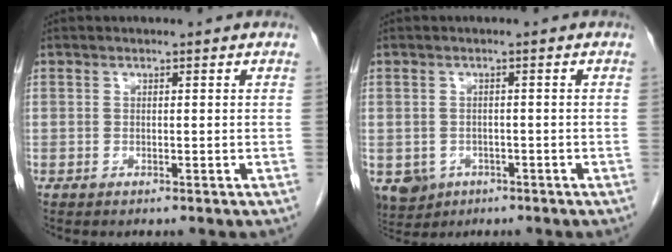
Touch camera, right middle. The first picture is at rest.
{"total": 6.6, "force": [-3.5, 5.3, 2.0], "torque": [-0.045, 0.000, -0.047]}